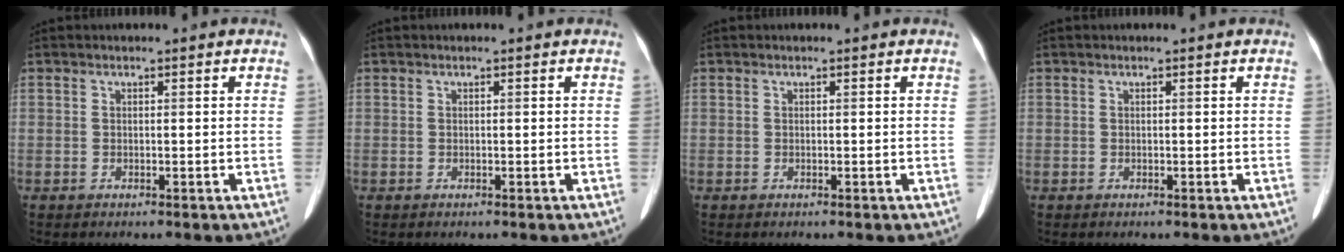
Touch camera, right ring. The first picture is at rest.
{"total": 0.0}
{"total": 0.0}
{"total": 0.0}